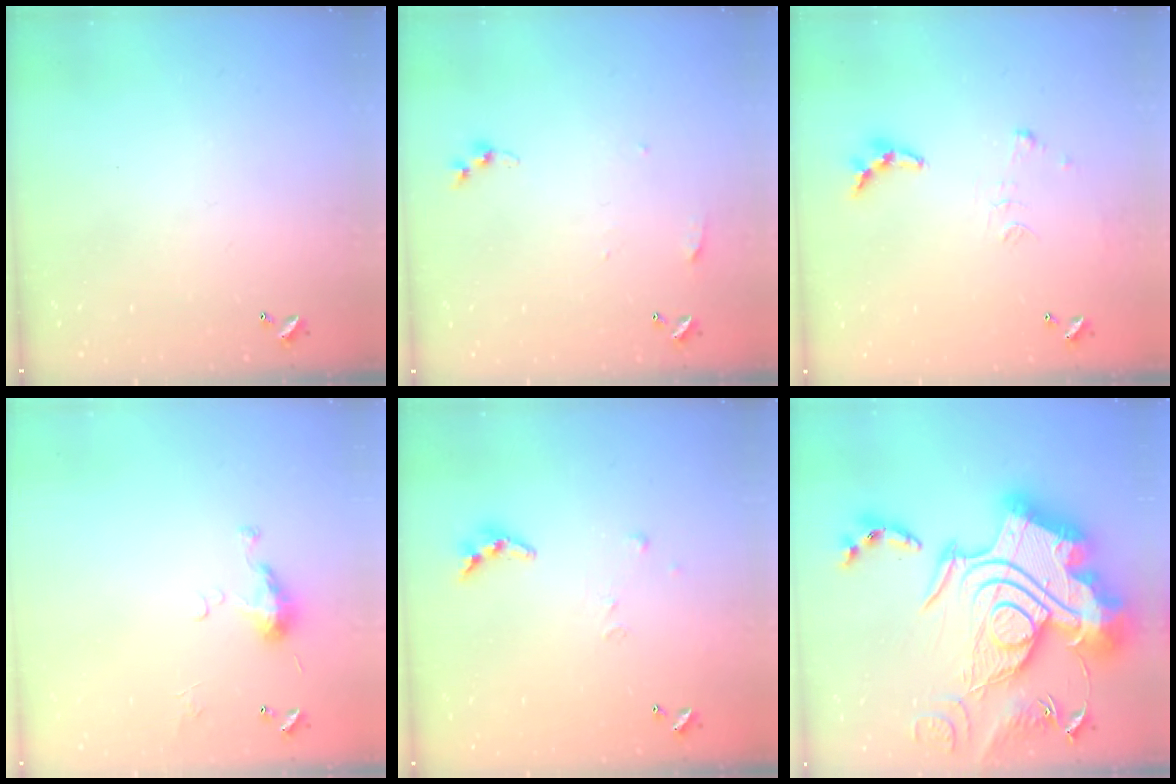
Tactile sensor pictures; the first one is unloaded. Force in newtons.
{"total": 3.8, "press": 3.8, "slide": 0.5}
{"total": 6.3, "press": 6.3, "slide": 0.6}
{"total": 5.0, "press": 5.0, "slide": 0.7}
{"total": 5.7, "press": 5.7, "slide": 0.4}
{"total": 0.7, "press": 0.7, "slide": 0.1}